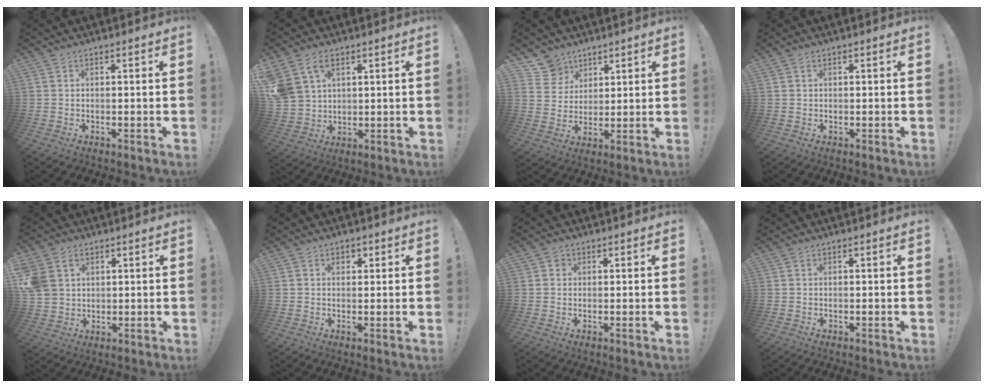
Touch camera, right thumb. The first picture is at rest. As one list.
[{"total": 9.2, "force": [5.0, 6.5, 4.3], "torque": [-0.095, -0.021, 0.102]}, {"total": 8.7, "force": [5.8, 6.4, 0.9], "torque": [-0.018, -0.046, 0.119]}, {"total": 0.7, "force": [0.4, 0.6, 0.1], "torque": [-0.009, 0.006, 0.008]}, {"total": 8.3, "force": [3.3, 6.7, 3.6], "torque": [-0.089, -0.004, 0.069]}, {"total": 1.8, "force": [0.8, 1.4, 0.8], "torque": [-0.003, 0.000, 0.010]}, {"total": 1.5, "force": [0.7, 1.3, 0.2], "torque": [0.001, -0.002, 0.013]}, {"total": 0.0}]